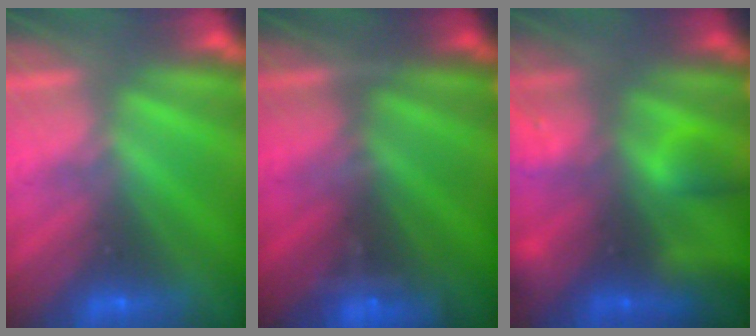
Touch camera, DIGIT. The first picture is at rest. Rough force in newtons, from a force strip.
{"total": 9.3}
{"total": 8.8}